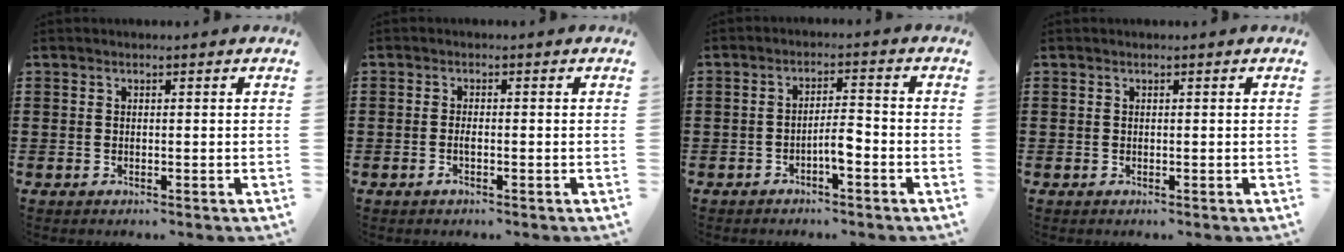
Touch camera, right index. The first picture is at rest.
{"total": 1.2, "force": [-0.5, 0.3, 1.0], "torque": [-0.021, -0.001, -0.009]}
{"total": 3.8, "force": [-1.7, 0.8, 3.3], "torque": [-0.058, 0.006, -0.033]}
{"total": 0.0}